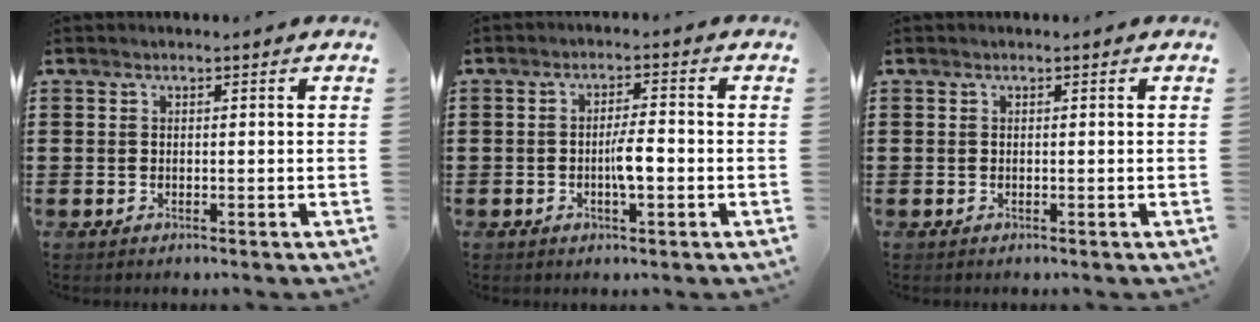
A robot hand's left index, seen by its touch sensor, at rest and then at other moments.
{"total": 3.8, "force": [-0.8, 0.9, 3.6], "torque": [-0.057, 0.002, -0.017]}
{"total": 0.0}